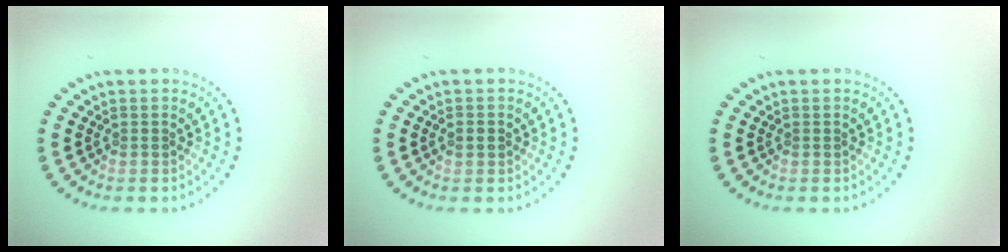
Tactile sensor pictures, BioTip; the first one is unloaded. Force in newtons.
{"total": 1.3, "press": 1.3, "slide": 0.0}
{"total": 0.0}